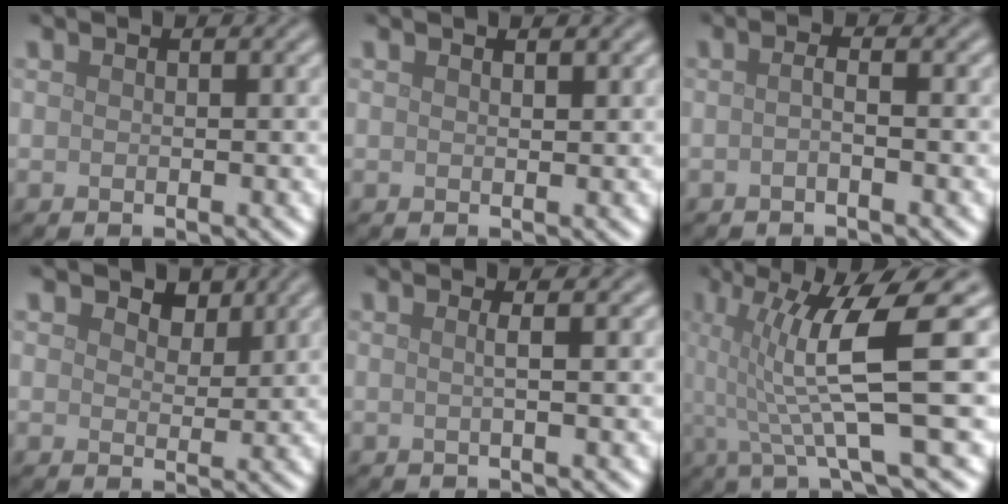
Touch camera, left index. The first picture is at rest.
{"total": 0.7, "force": [0.6, 0.1, 0.3], "torque": [-0.003, 0.000, 0.012]}
{"total": 1.2, "force": [-0.3, 0.3, 1.1], "torque": [-0.017, -0.002, -0.010]}
{"total": 2.6, "force": [1.8, 1.5, 1.2], "torque": [-0.021, -0.003, 0.020]}
{"total": 1.6, "force": [0.2, 0.6, 1.5], "torque": [-0.017, 0.001, -0.013]}
{"total": 8.3, "force": [0.7, 1.2, 8.1], "torque": [-0.137, 0.002, 0.011]}